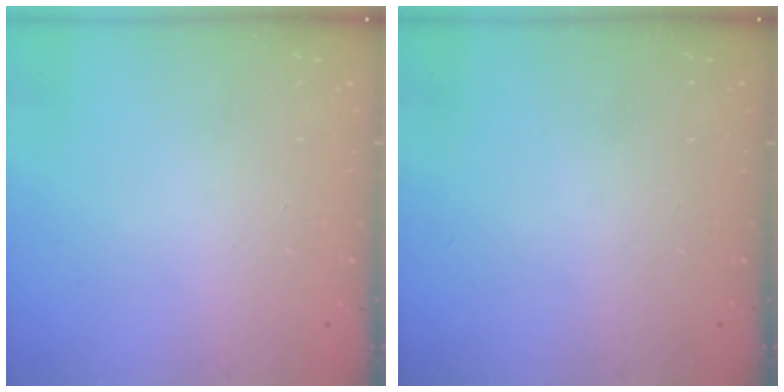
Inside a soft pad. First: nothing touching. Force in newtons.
{"total": 0.0}